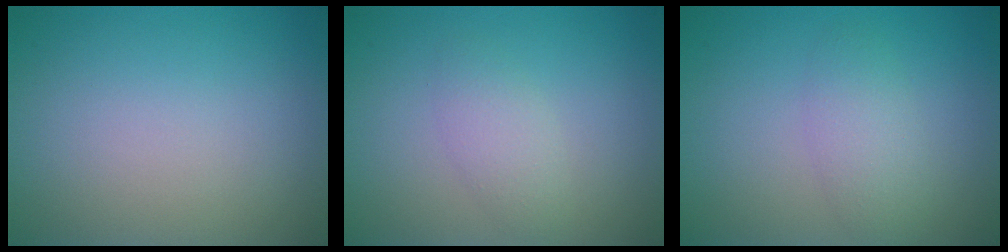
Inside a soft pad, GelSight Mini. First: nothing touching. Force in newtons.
{"total": 1.7, "press": 1.7, "slide": 0.1}
{"total": 2.4, "press": 2.4, "slide": 0.1}